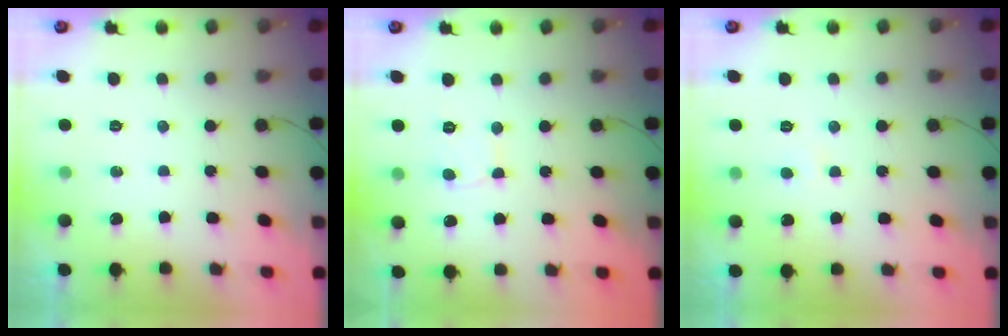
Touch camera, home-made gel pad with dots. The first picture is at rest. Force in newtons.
{"total": 3.3, "press": 3.3, "slide": 0.2}
{"total": 2.8, "press": 2.8, "slide": 0.3}